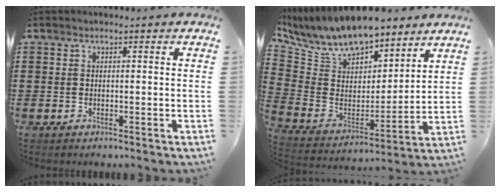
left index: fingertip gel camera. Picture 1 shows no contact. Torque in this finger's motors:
{"motor_torque": [1.11, -1.03, 0.20, 0.05]}